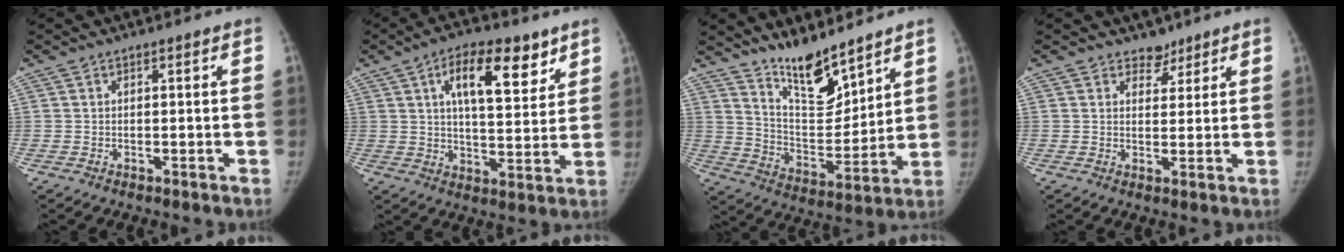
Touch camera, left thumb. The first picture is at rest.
{"total": 13.7, "force": [6.9, 6.0, 10.1], "torque": [-0.125, -0.025, 0.109]}
{"total": 12.6, "force": [10.2, 3.8, 6.3], "torque": [-0.075, -0.086, 0.190]}
{"total": 3.2, "force": [2.5, 1.9, 0.3], "torque": [0.019, -0.016, 0.035]}